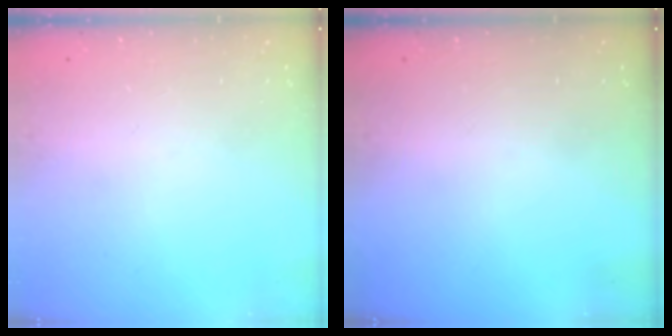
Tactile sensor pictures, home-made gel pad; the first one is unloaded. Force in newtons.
{"total": 0.0}